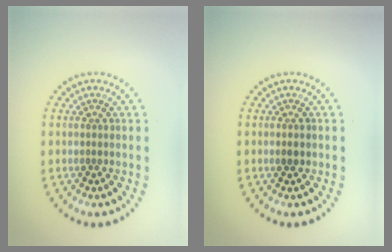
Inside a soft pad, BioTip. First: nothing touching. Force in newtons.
{"total": 1.2, "press": 1.2, "slide": 0.1}